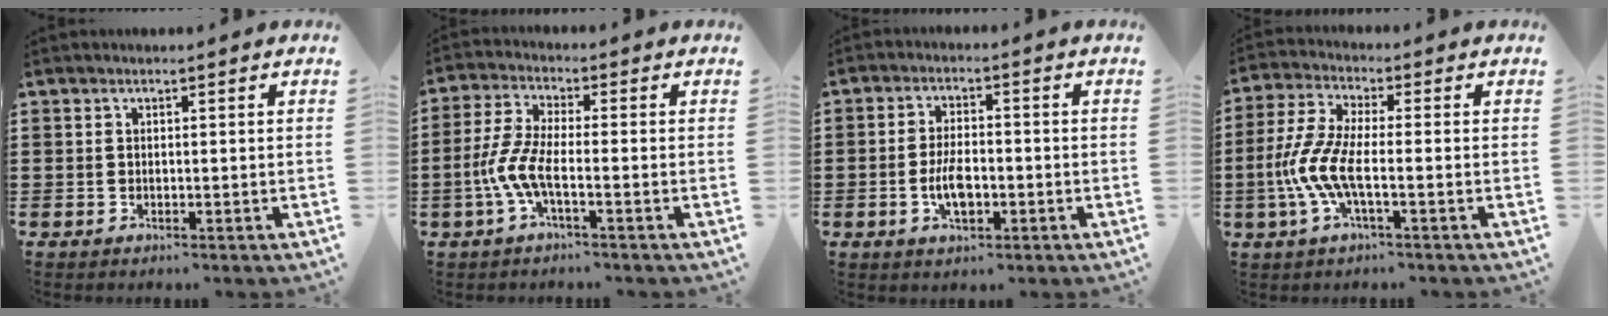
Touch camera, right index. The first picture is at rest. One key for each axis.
{"total": 6.2, "fx": -2.3, "fy": 1.9, "fz": 5.4, "tx": -0.136, "ty": -0.012, "tz": -0.051}
{"total": 5.2, "fx": -1.4, "fy": 2.4, "fz": 4.4, "tx": -0.096, "ty": -0.001, "tz": -0.027}
{"total": 7.6, "fx": -2.3, "fy": 2.5, "fz": 6.8, "tx": -0.175, "ty": -0.016, "tz": -0.053}